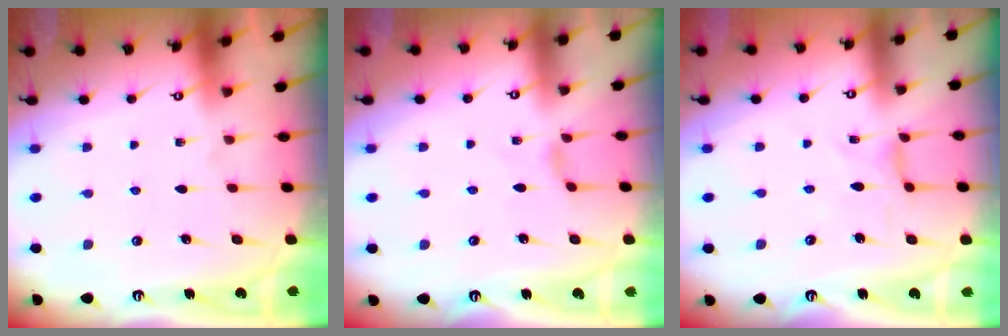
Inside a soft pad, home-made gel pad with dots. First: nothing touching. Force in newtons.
{"total": 0.6, "press": 0.6, "slide": 0.2}
{"total": 1.3, "press": 1.3, "slide": 0.3}